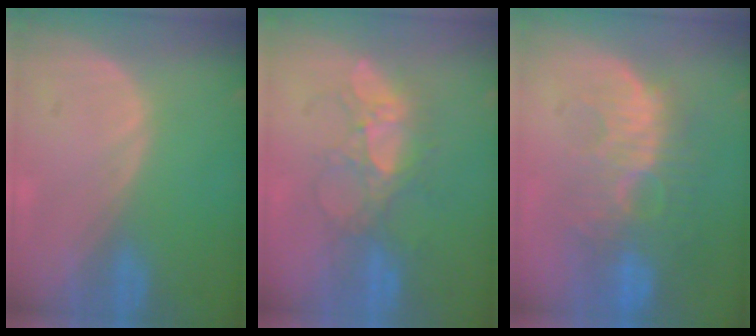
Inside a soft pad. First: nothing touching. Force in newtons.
{"total": 6.4, "press": 6.2, "slide": 1.5}
{"total": 10.9, "press": 9.4, "slide": 5.4}